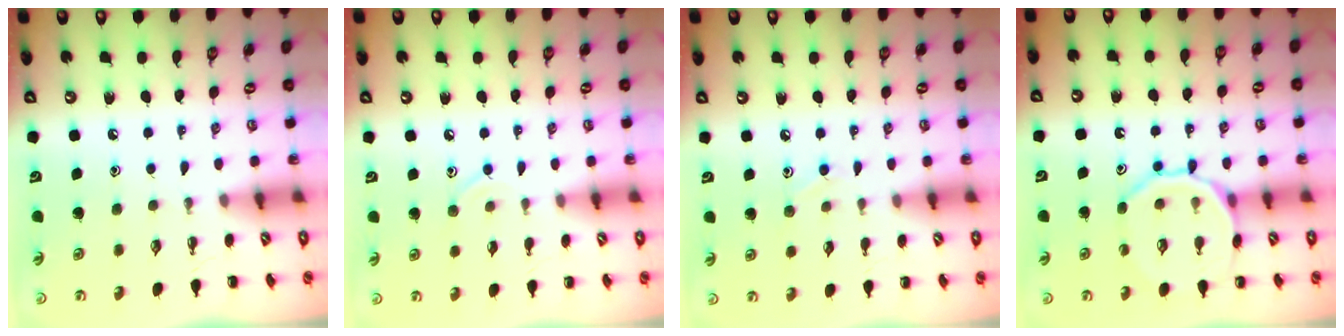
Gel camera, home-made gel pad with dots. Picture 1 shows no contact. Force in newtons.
{"total": 6.5, "press": 6.1, "slide": 2.1}
{"total": 6.4, "press": 6.0, "slide": 2.3}
{"total": 12.8, "press": 12.7, "slide": 1.6}